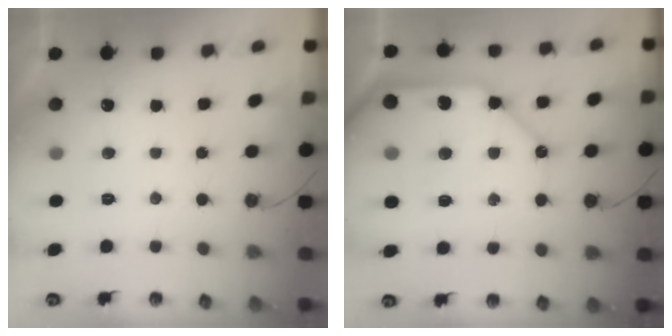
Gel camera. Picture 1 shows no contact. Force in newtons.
{"total": 22.6, "press": 22.3, "slide": 3.1}